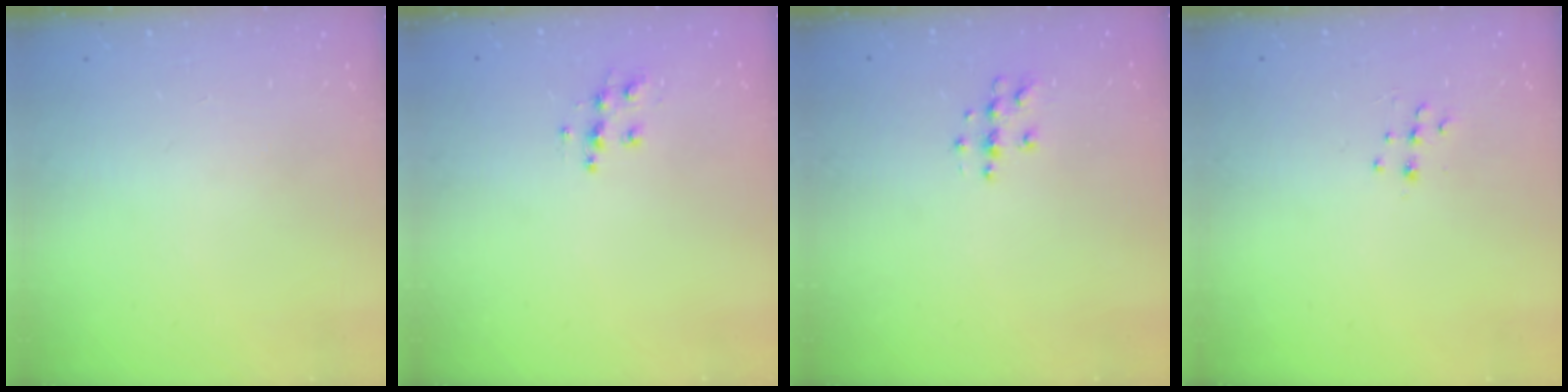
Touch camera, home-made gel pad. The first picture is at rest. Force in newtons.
{"total": 7.3, "press": 7.3, "slide": 0.1}
{"total": 5.4, "press": 5.4, "slide": 0.6}
{"total": 5.3, "press": 5.2, "slide": 0.7}